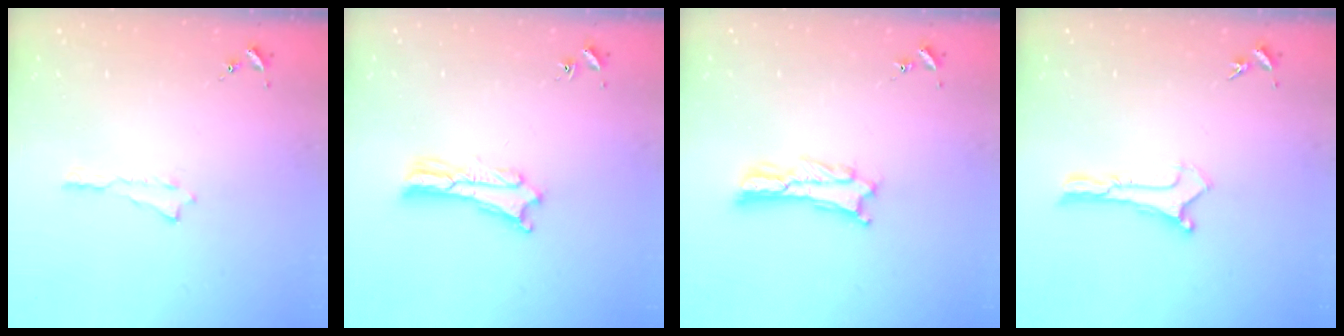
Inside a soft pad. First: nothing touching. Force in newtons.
{"total": 1.8, "press": 1.8, "slide": 0.3}
{"total": 1.6, "press": 1.6, "slide": 0.2}
{"total": 0.0}